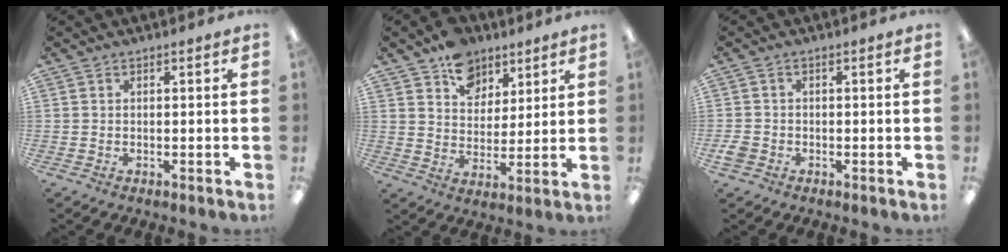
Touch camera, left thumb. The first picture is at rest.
{"total": 10.8, "force": [7.4, 7.4, 2.8], "torque": [-0.035, -0.045, 0.138]}
{"total": 2.5, "force": [-1.0, 2.0, 1.1], "torque": [-0.023, 0.004, -0.022]}